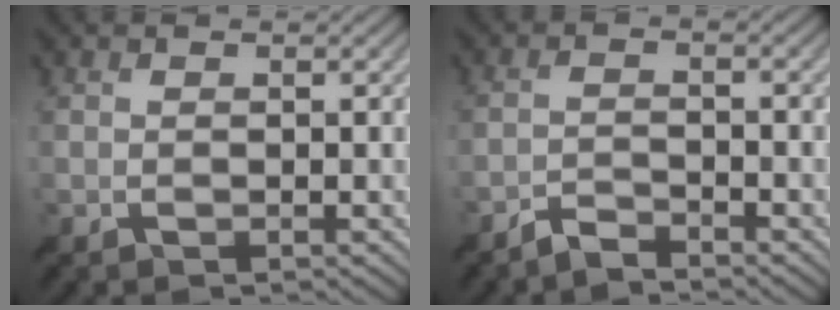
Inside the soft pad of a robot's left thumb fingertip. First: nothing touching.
{"total": 2.6, "force": [-2.5, 0.4, 0.8], "torque": [-0.015, -0.001, -0.054]}